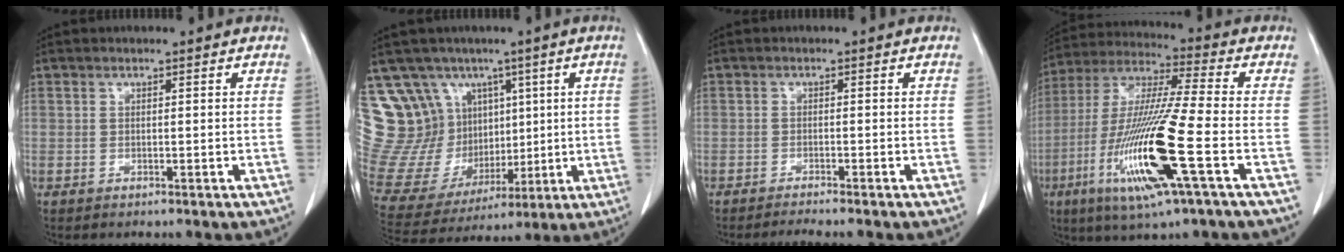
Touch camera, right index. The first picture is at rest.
{"total": 21.5, "force": [9.5, 17.2, 8.6], "torque": [-0.213, 0.068, 0.211]}
{"total": 3.3, "force": [-2.9, -0.6, 1.4], "torque": [-0.014, -0.003, -0.044]}
{"total": 18.4, "force": [-6.0, 0.5, 17.4], "torque": [-0.370, -0.024, -0.115]}